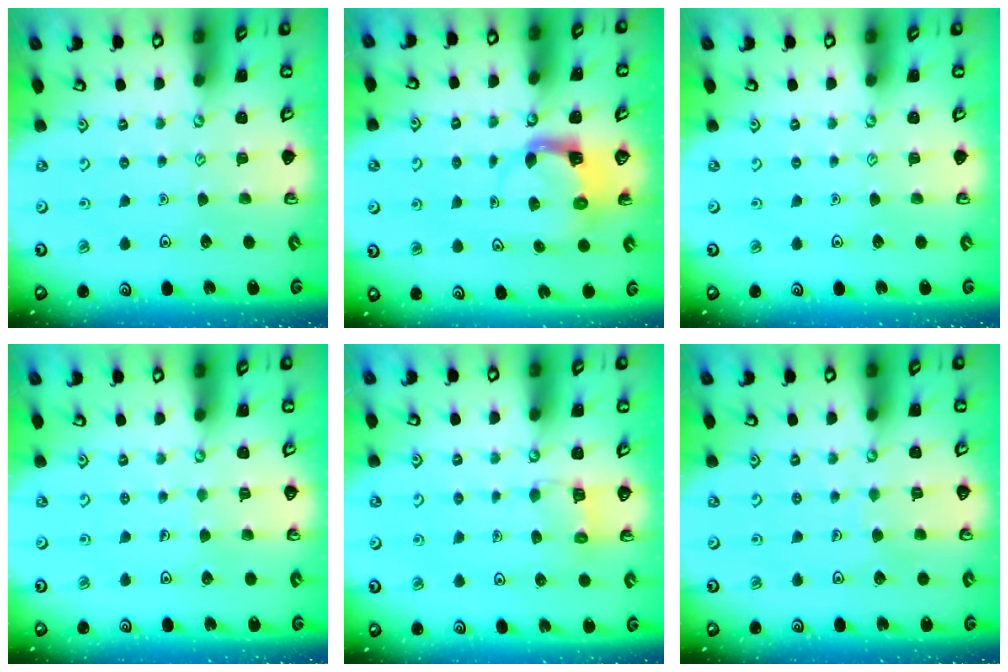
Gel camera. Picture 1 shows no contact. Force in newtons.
{"total": 3.9, "press": 3.9, "slide": 0.7}
{"total": 0.0}
{"total": 2.6, "press": 2.6, "slide": 0.2}
{"total": 4.5, "press": 4.5, "slide": 0.4}
{"total": 3.4, "press": 3.4, "slide": 0.3}